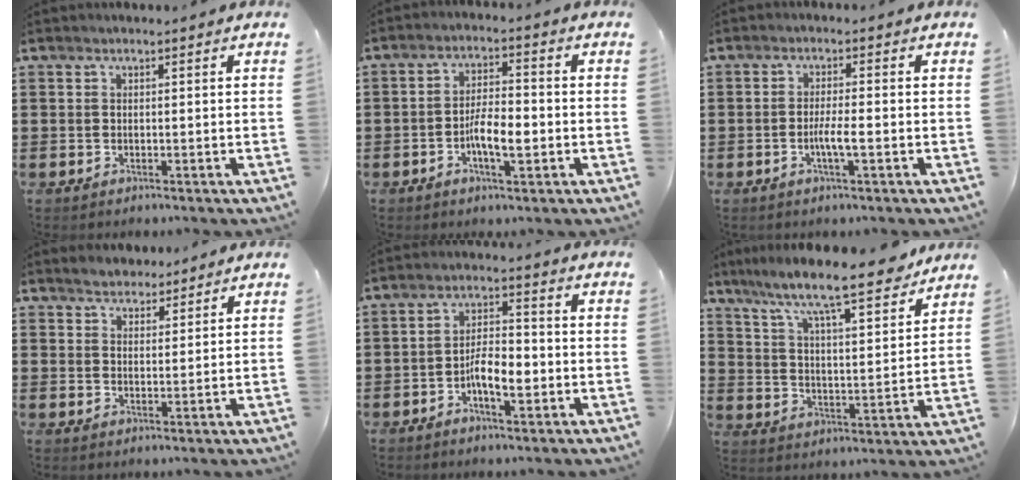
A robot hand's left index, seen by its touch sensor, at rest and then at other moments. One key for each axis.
{"total": 5.4, "fx": -1.7, "fy": 1.9, "fz": 4.7, "tx": -0.096, "ty": 0.004, "tz": -0.036}
{"total": 3.3, "fx": -1.1, "fy": 0.4, "fz": 3.1, "tx": -0.063, "ty": -0.003, "tz": -0.022}
{"total": 2.8, "fx": 2.6, "fy": 1.1, "fz": 0.0, "tx": -0.008, "ty": 0.005, "tz": 0.050}
{"total": 5.2, "fx": -2.0, "fy": 2.1, "fz": 4.3, "tx": -0.082, "ty": 0.006, "tz": -0.040}
{"total": 9.2, "fx": 8.0, "fy": 0.5, "fz": 4.4, "tx": -0.109, "ty": -0.054, "tz": 0.130}